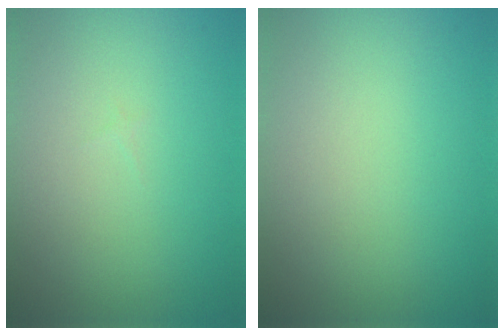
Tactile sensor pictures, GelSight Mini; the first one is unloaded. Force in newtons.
{"total": 0.0}